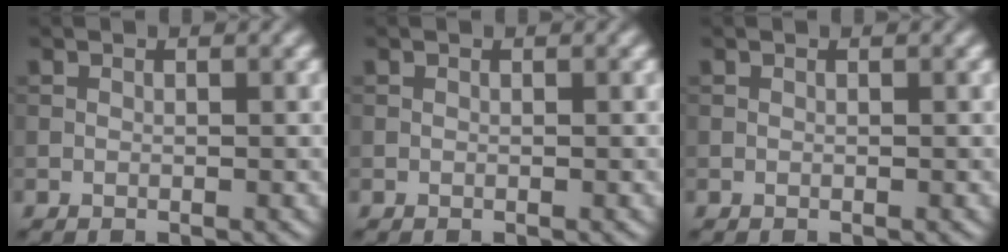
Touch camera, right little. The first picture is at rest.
{"total": 0.0}
{"total": 0.0}